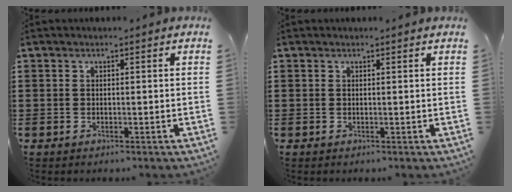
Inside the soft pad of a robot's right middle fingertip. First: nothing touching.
{"total": 0.0}